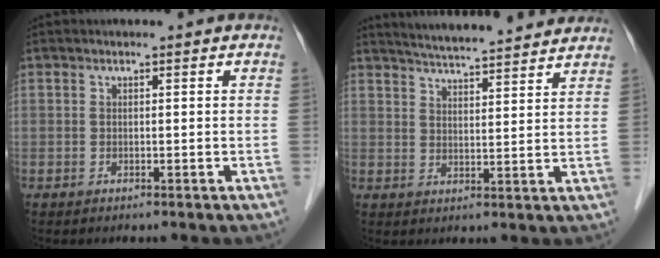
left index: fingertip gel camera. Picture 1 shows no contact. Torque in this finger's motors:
{"motor_torque": [-0.21, -0.47, 0.17, 0.08]}